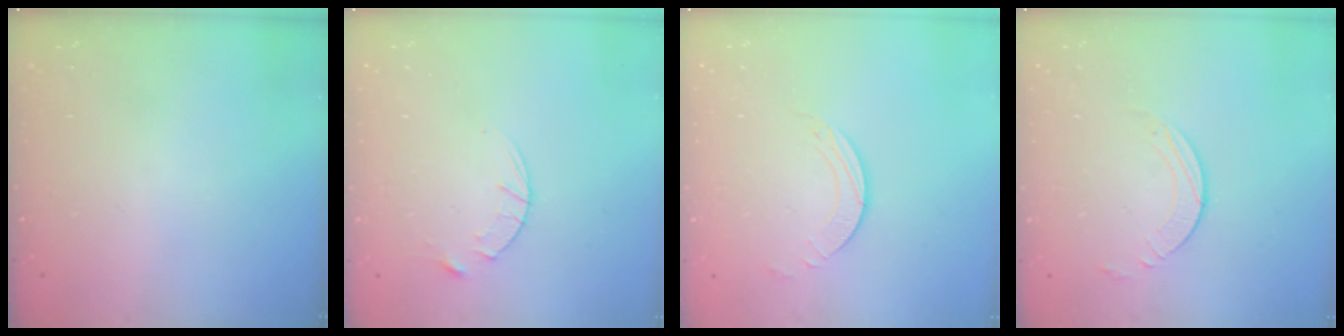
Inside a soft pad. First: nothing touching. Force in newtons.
{"total": 3.2, "press": 3.2, "slide": 0.4}
{"total": 2.0, "press": 1.9, "slide": 0.3}
{"total": 3.9, "press": 3.8, "slide": 0.5}